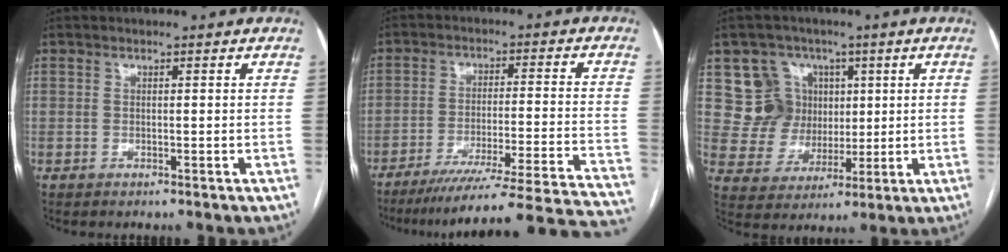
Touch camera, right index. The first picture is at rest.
{"total": 28.9, "force": [-26.4, -1.4, 11.5], "torque": [-0.083, -0.036, -0.352]}
{"total": 10.1, "force": [3.8, 9.3, 1.2], "torque": [-0.025, 0.040, 0.077]}